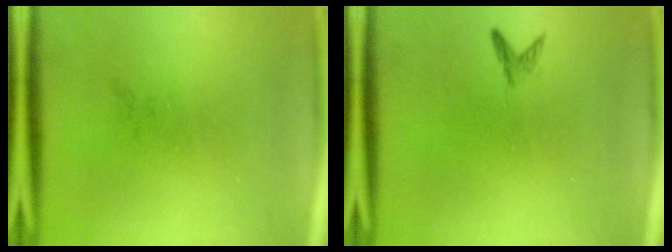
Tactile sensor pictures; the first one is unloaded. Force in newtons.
{"total": 0.8}